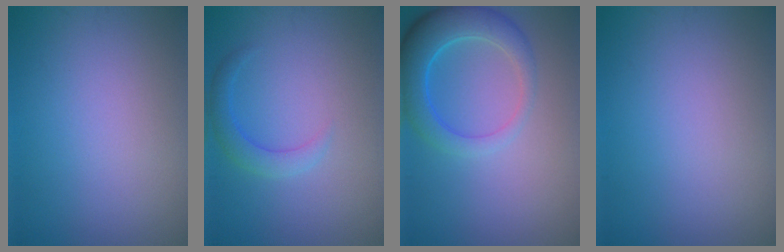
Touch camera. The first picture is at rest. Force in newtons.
{"total": 2.2, "press": 2.1, "slide": 0.2}
{"total": 5.2, "press": 5.2, "slide": 0.1}
{"total": 0.0}